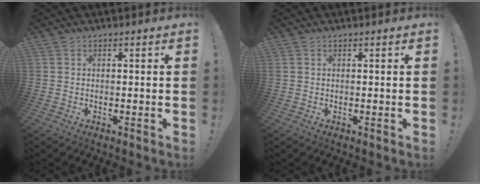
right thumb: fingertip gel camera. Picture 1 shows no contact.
{"total": 0.0}